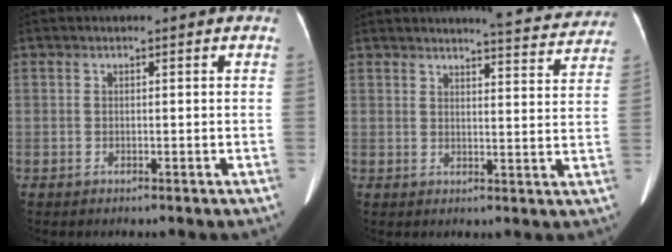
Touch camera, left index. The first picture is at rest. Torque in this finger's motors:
{"motor_torque": [0.91, -1.23, 0.05, 0.05]}